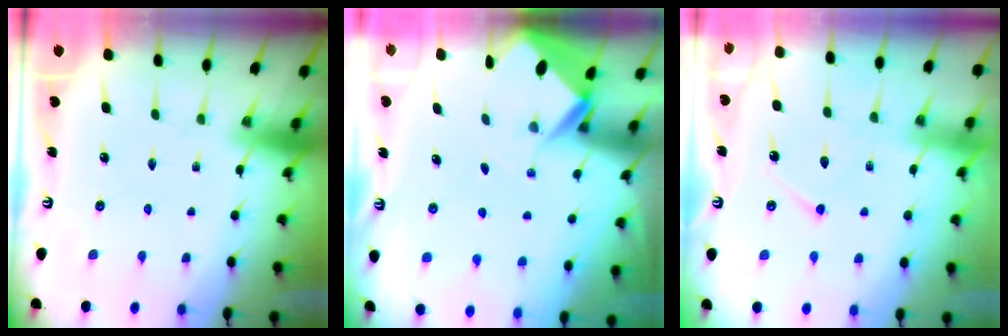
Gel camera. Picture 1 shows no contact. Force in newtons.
{"total": 2.8, "press": 2.8, "slide": 0.1}
{"total": 8.7, "press": 8.6, "slide": 0.9}